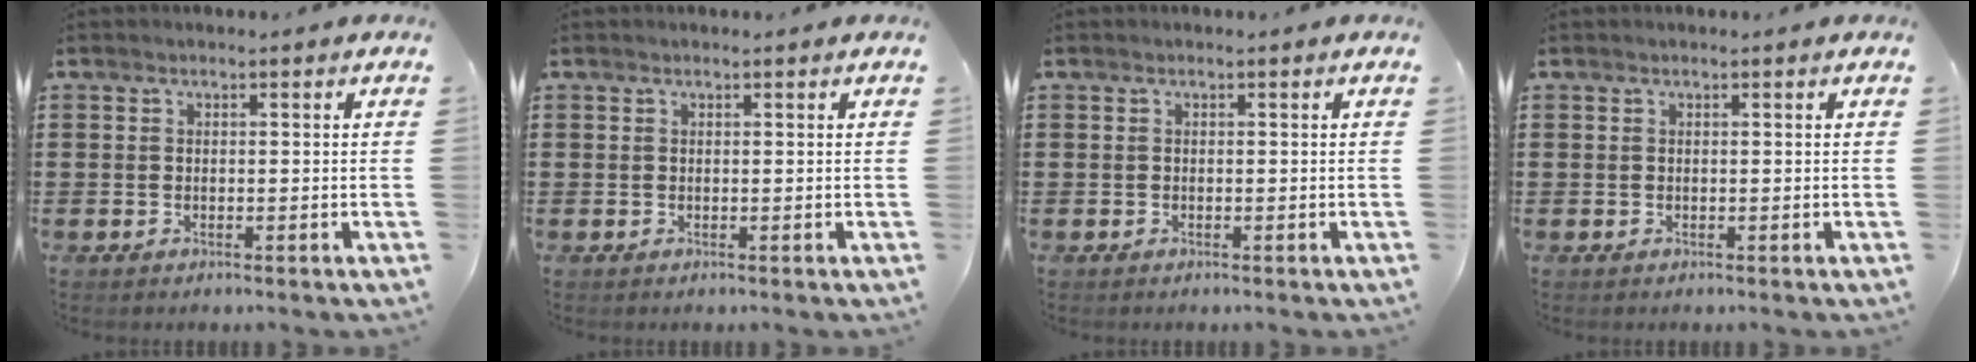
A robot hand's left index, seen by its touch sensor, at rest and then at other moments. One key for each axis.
{"total": 0.0}
{"total": 0.0}
{"total": 0.0}